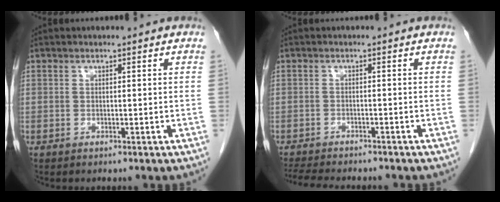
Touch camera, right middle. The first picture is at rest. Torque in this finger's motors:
{"motor_torque": [0.70, -0.57, 0.00, 0.01]}